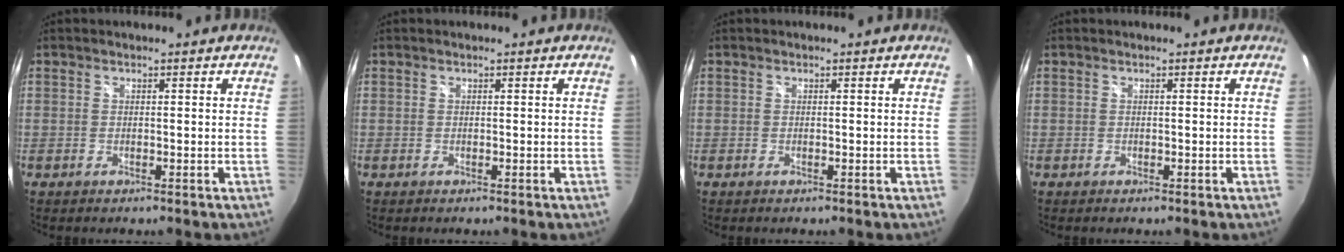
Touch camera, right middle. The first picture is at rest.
{"total": 0.0}
{"total": 0.0}
{"total": 0.0}